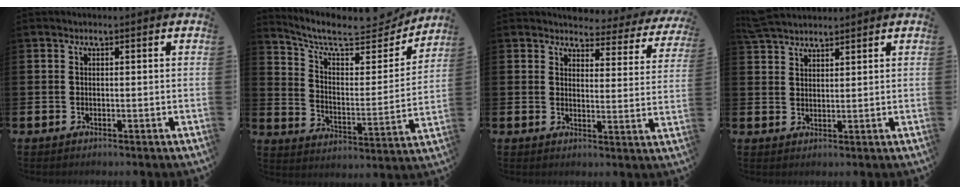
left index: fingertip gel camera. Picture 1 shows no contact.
{"total": 9.4, "force": [8.4, 2.4, 3.4], "torque": [-0.090, -0.069, 0.139]}
{"total": 3.4, "force": [3.2, 1.2, 0.3], "torque": [-0.007, -0.032, 0.047]}
{"total": 4.1, "force": [4.0, 0.9, 0.7], "torque": [-0.020, -0.012, 0.075]}